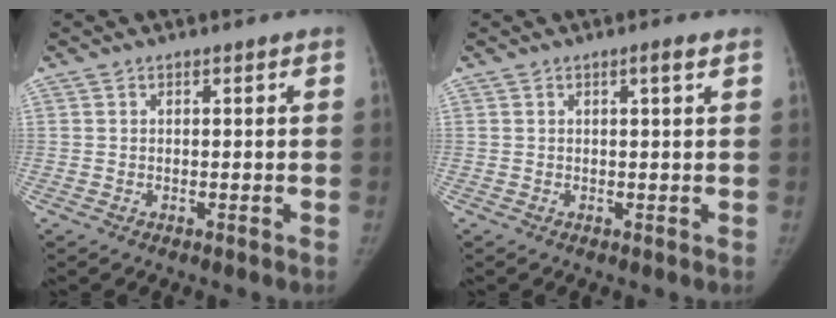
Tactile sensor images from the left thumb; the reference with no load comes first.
{"total": 1.6, "force": [0.8, -0.1, 1.4], "torque": [-0.024, -0.003, 0.012]}